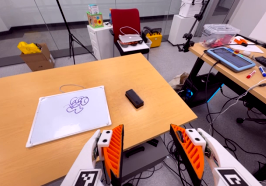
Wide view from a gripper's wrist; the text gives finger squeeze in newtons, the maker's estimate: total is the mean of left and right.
{"total": 0.0}